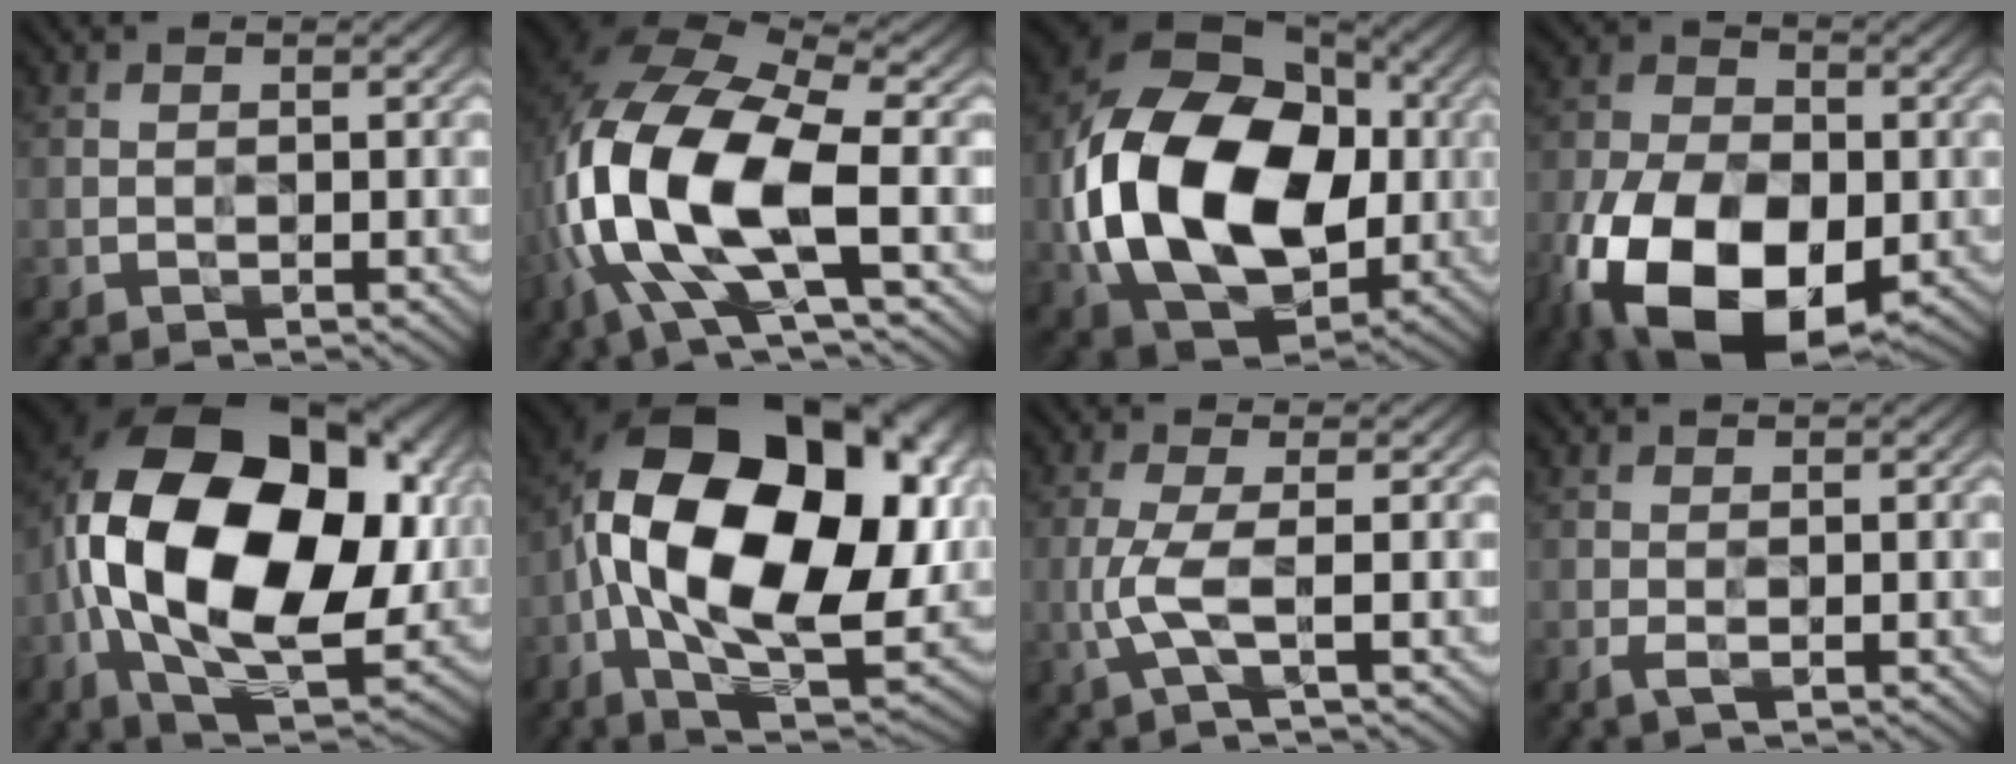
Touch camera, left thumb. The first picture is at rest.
{"total": 16.6, "force": [-3.6, 7.9, 14.2], "torque": [-0.334, -0.016, -0.065]}
{"total": 20.4, "force": [-1.3, 14.1, 14.7], "torque": [-0.337, -0.011, -0.018]}
{"total": 18.1, "force": [-7.7, 10.6, 12.6], "torque": [-0.259, -0.038, -0.137]}
{"total": 21.0, "force": [1.3, 13.5, 16.0], "torque": [-0.340, -0.030, 0.041]}
{"total": 21.4, "force": [1.3, 12.6, 17.2], "torque": [-0.337, -0.018, 0.034]}
{"total": 4.1, "force": [-0.8, 0.8, 3.9], "torque": [-0.093, 0.007, -0.024]}
{"total": 1.0, "force": [-0.3, 0.2, 0.9], "torque": [-0.022, 0.001, -0.008]}